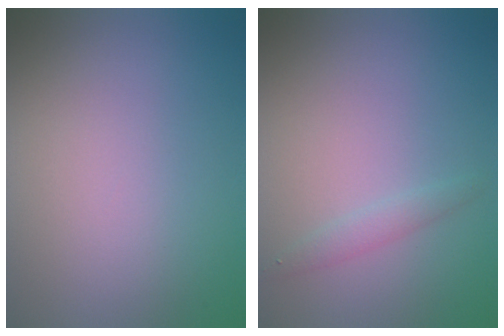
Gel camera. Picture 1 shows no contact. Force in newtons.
{"total": 1.2, "press": 1.2, "slide": 0.0}